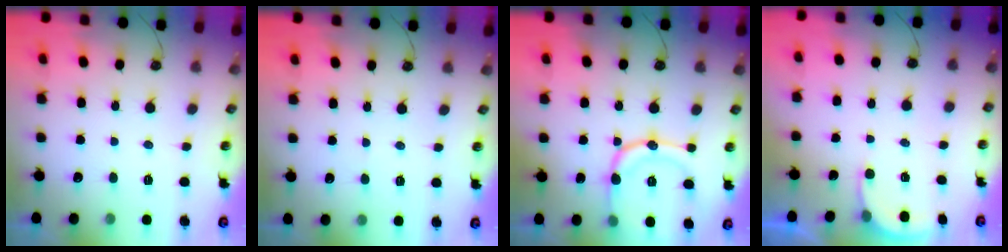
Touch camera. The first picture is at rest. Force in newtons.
{"total": 4.0, "press": 4.0, "slide": 0.5}
{"total": 15.2, "press": 15.2, "slide": 1.3}
{"total": 2.6, "press": 2.6, "slide": 0.2}